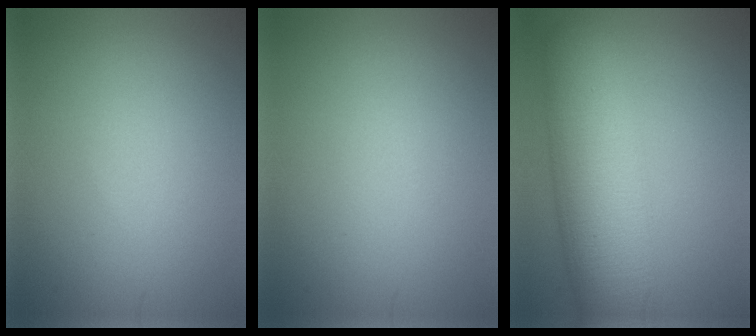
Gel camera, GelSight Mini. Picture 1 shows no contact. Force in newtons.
{"total": 0.0}
{"total": 9.8, "press": 9.8, "slide": 0.1}